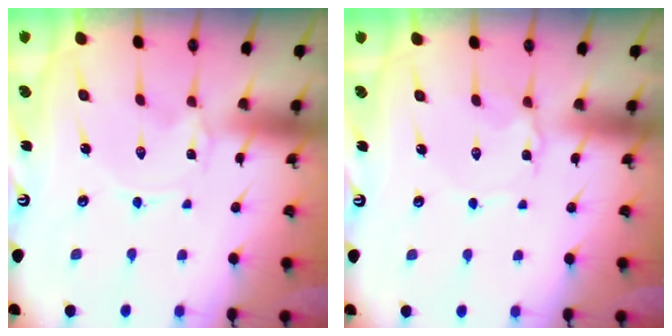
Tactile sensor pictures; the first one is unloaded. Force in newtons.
{"total": 2.7, "press": 2.7, "slide": 0.2}